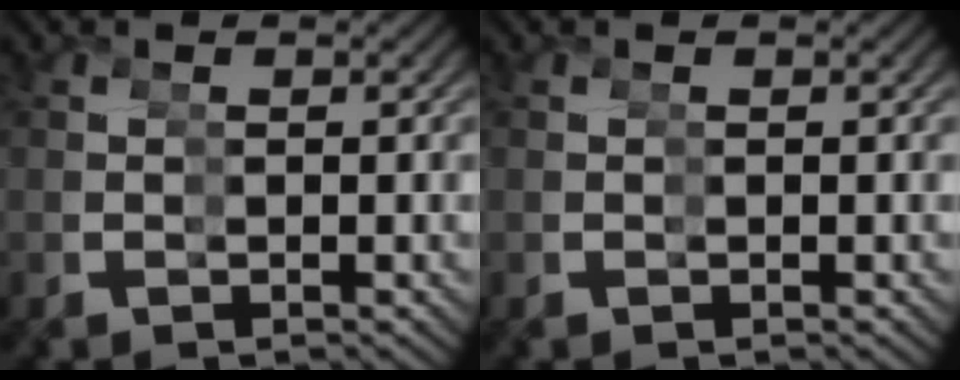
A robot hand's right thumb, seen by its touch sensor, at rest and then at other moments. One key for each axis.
{"total": 0.0}